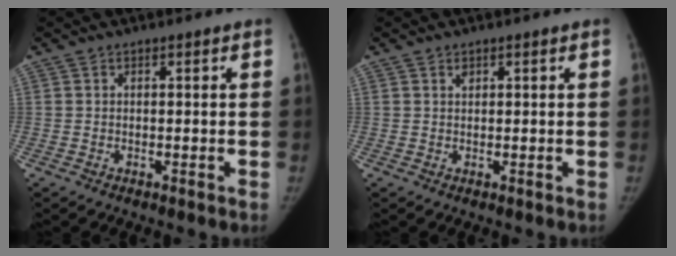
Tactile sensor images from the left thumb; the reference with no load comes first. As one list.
[{"total": 0.6, "force": [0.4, 0.4, 0.2], "torque": [0.008, -0.008, 0.006]}]